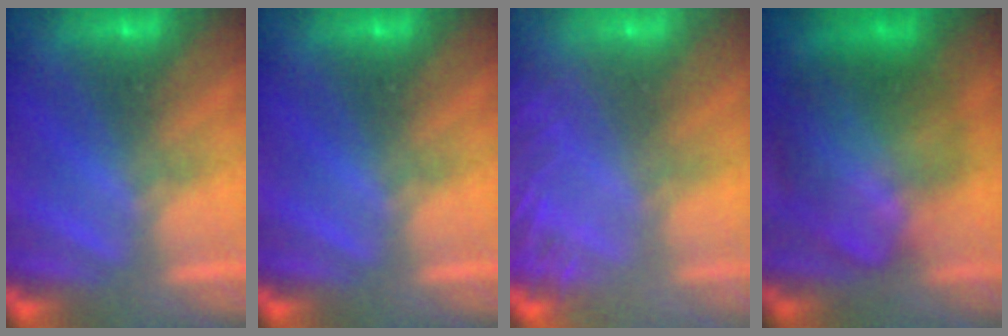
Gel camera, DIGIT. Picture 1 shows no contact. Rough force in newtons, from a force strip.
{"total": 0.0}
{"total": 7.1}
{"total": 7.9}